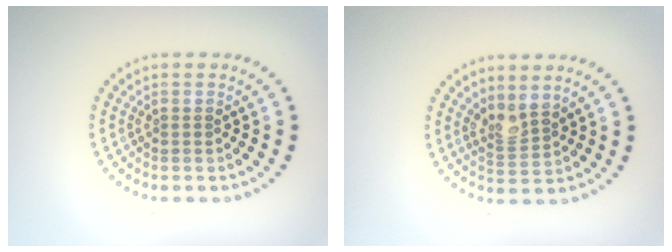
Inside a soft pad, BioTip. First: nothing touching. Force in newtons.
{"total": 2.1, "press": 1.7, "slide": 1.3}